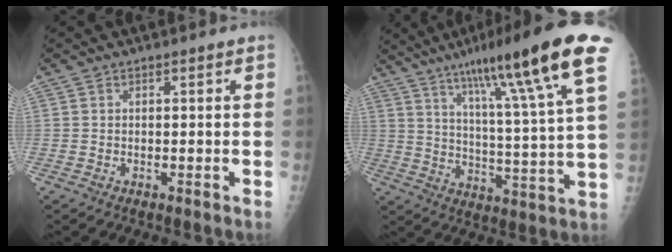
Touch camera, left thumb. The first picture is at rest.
{"total": 23.3, "force": [13.6, 1.7, 18.9], "torque": [-0.275, -0.035, 0.200]}